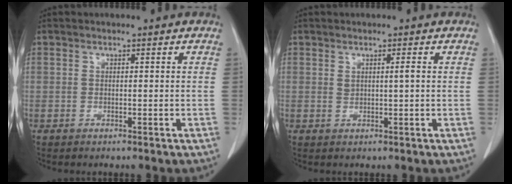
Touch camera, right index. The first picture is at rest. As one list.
[{"total": 1.3, "force": [0.4, 0.1, 1.2], "torque": [-0.024, -0.002, 0.009]}]